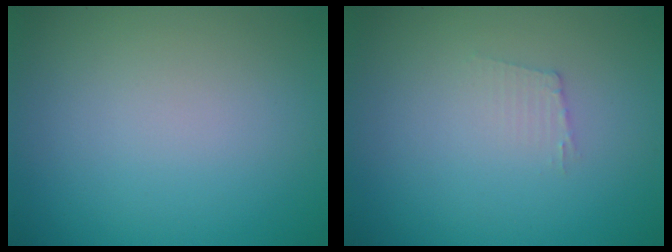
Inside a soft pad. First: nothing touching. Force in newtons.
{"total": 1.1, "press": 1.0, "slide": 0.2}